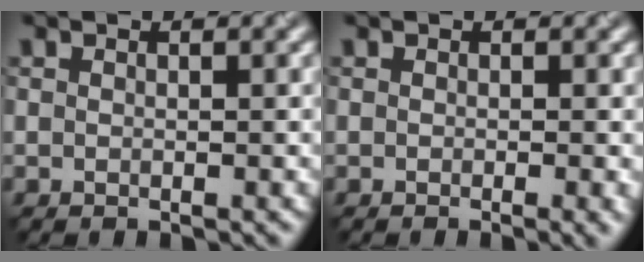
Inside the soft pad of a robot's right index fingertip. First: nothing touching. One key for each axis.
{"total": 1.6, "fx": -0.4, "fy": 0.4, "fz": 1.5, "tx": -0.016, "ty": -0.006, "tz": -0.009}